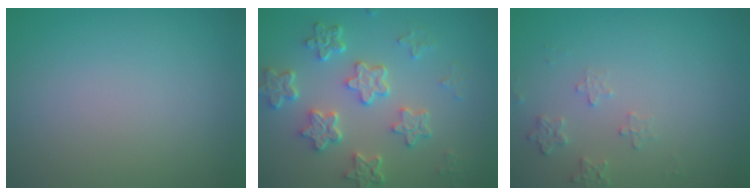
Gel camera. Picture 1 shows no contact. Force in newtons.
{"total": 5.6, "press": 4.4, "slide": 3.6}
{"total": 1.6, "press": 1.6, "slide": 0.4}